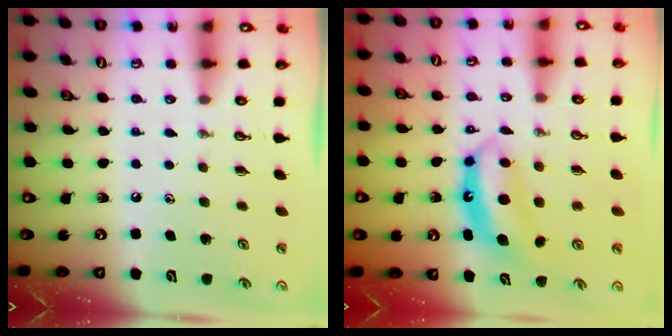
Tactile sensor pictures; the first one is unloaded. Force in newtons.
{"total": 6.9, "press": 6.9, "slide": 0.5}